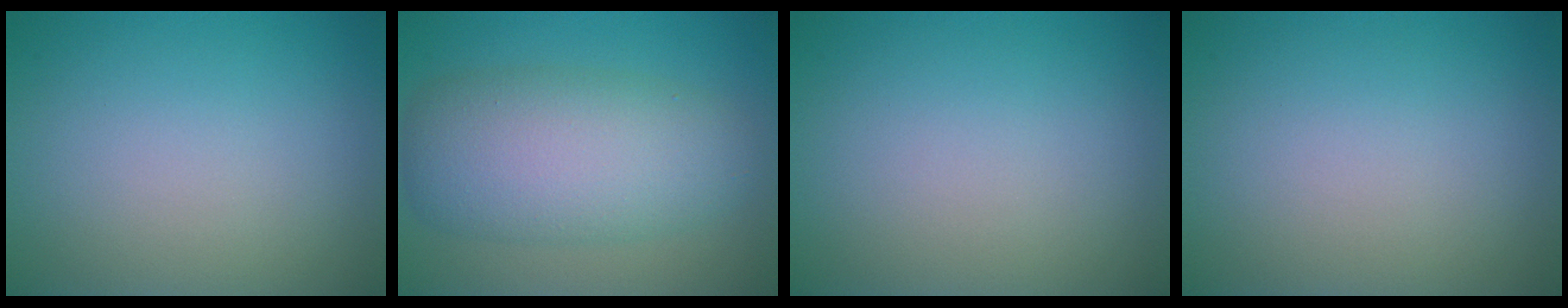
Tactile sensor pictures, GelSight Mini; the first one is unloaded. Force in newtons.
{"total": 7.9, "press": 7.9, "slide": 0.0}
{"total": 0.0}
{"total": 0.0}